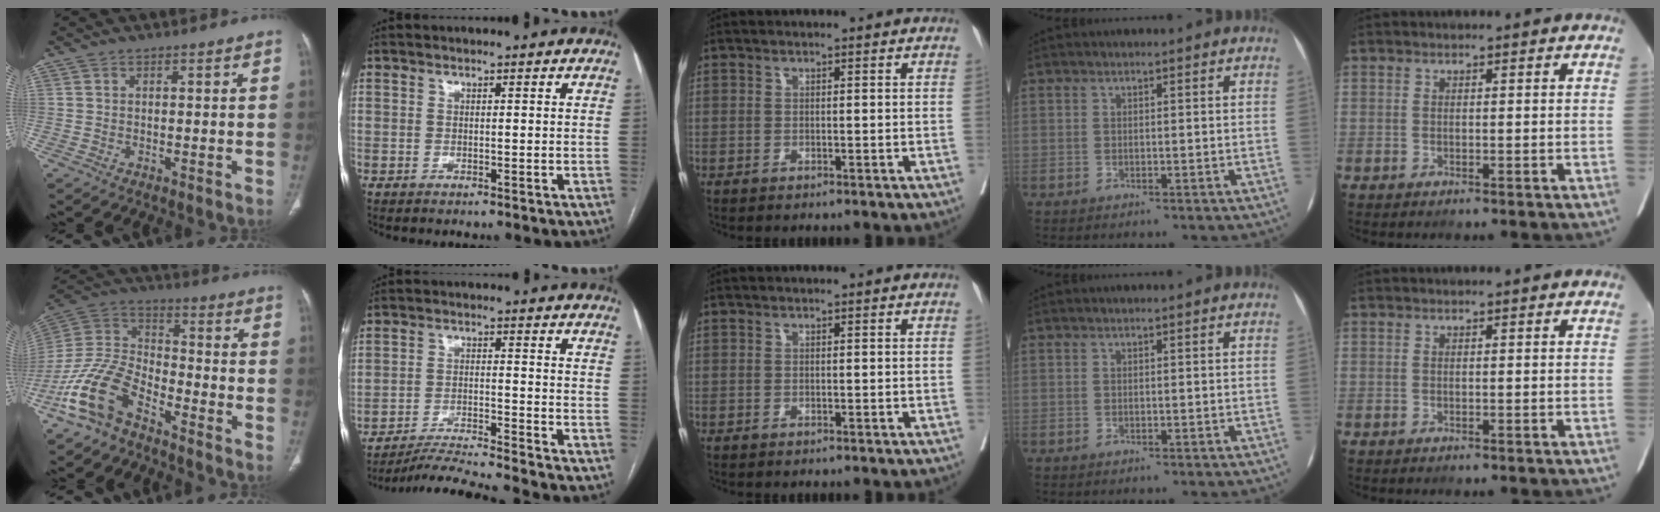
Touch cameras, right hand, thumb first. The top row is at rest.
{"thumb": {"total": 14.3, "force": [-9.2, 7.1, 8.3], "torque": [-0.170, 0.064, -0.189]}, "index": {"total": 9.6, "force": [-9.0, -2.5, 2.2], "torque": [-0.025, -0.016, -0.160]}}